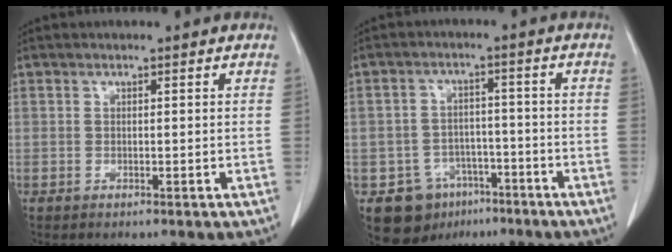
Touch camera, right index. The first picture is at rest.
{"total": 8.5, "force": [-4.6, 6.9, 1.8], "torque": [-0.025, 0.017, -0.061]}